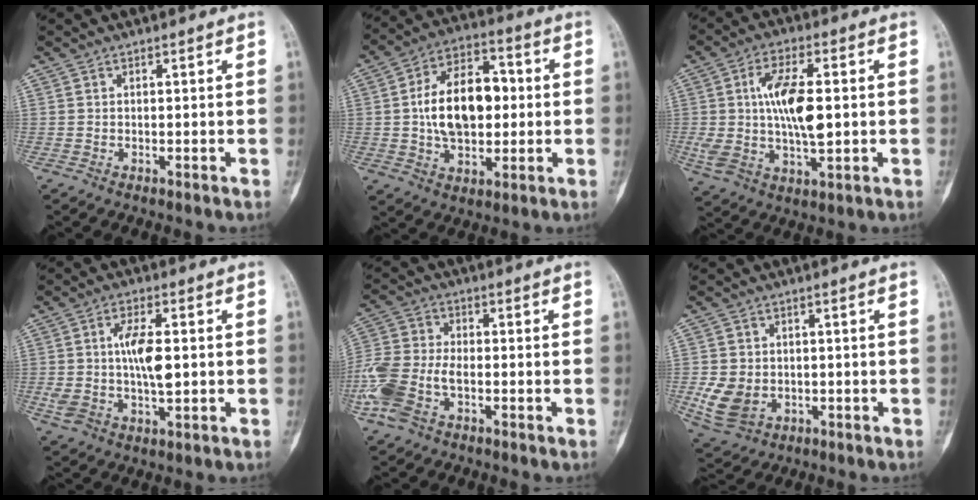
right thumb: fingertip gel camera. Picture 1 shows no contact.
{"total": 16.0, "force": [0.7, 9.9, 12.6], "torque": [-0.183, 0.025, 0.009]}
{"total": 13.1, "force": [1.0, 5.9, 11.7], "torque": [-0.227, 0.006, 0.023]}
{"total": 9.4, "force": [0.5, 4.3, 8.3], "torque": [-0.163, 0.008, 0.014]}
{"total": 12.5, "force": [-4.4, 7.5, 9.0], "torque": [-0.219, 0.019, -0.088]}
{"total": 7.2, "force": [-1.4, 5.6, 4.4], "torque": [-0.083, -0.001, -0.012]}